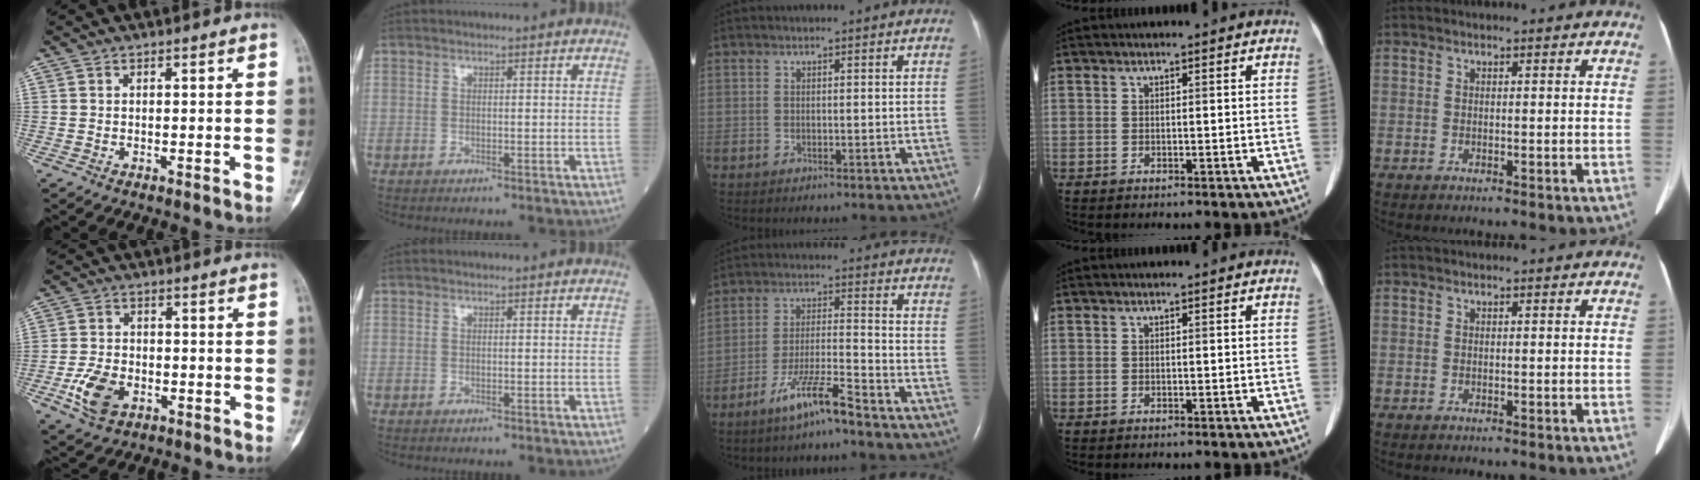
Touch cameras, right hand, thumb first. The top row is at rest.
{"thumb": {"total": 7.7, "force": [-3.0, 5.0, 5.1], "torque": [-0.097, 0.009, -0.053]}, "middle": {"total": 7.7, "force": [-5.8, -0.2, 5.1], "torque": [-0.100, -0.017, -0.114]}}